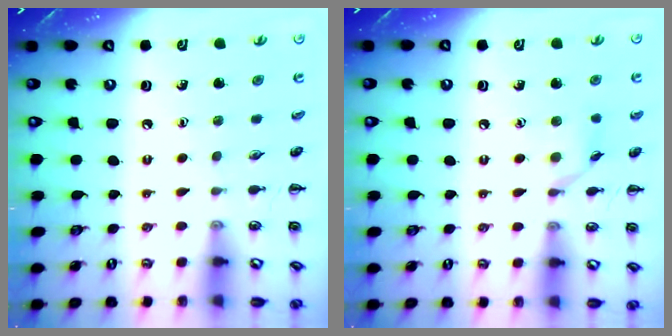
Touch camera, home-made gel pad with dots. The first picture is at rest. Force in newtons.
{"total": 7.4, "press": 7.3, "slide": 0.8}